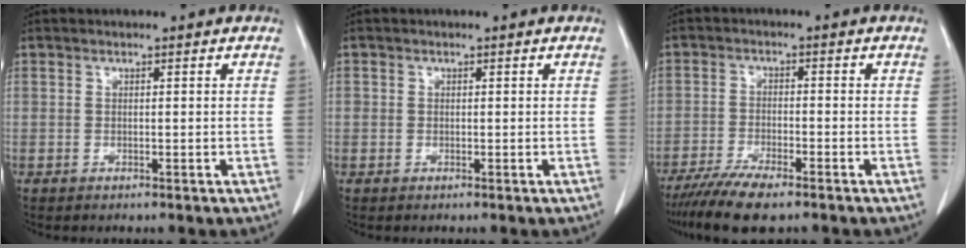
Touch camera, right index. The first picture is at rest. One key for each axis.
{"total": 0.7, "fx": 0.0, "fy": 0.7, "fz": 0.1, "tx": 0.005, "ty": 0.008, "tz": 0.000}
{"total": 7.8, "fx": -6.1, "fy": 1.2, "fz": 4.8, "tx": -0.084, "ty": -0.019, "tz": -0.104}